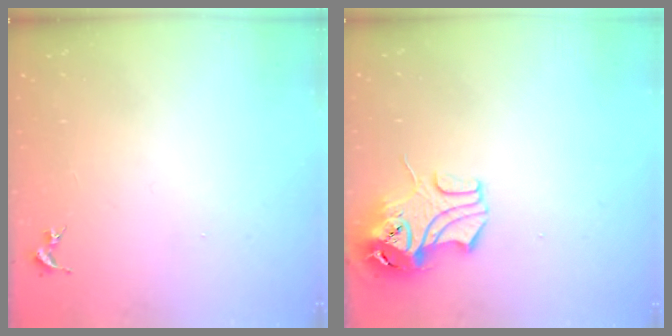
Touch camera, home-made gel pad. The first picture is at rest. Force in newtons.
{"total": 9.8, "press": 9.7, "slide": 1.6}